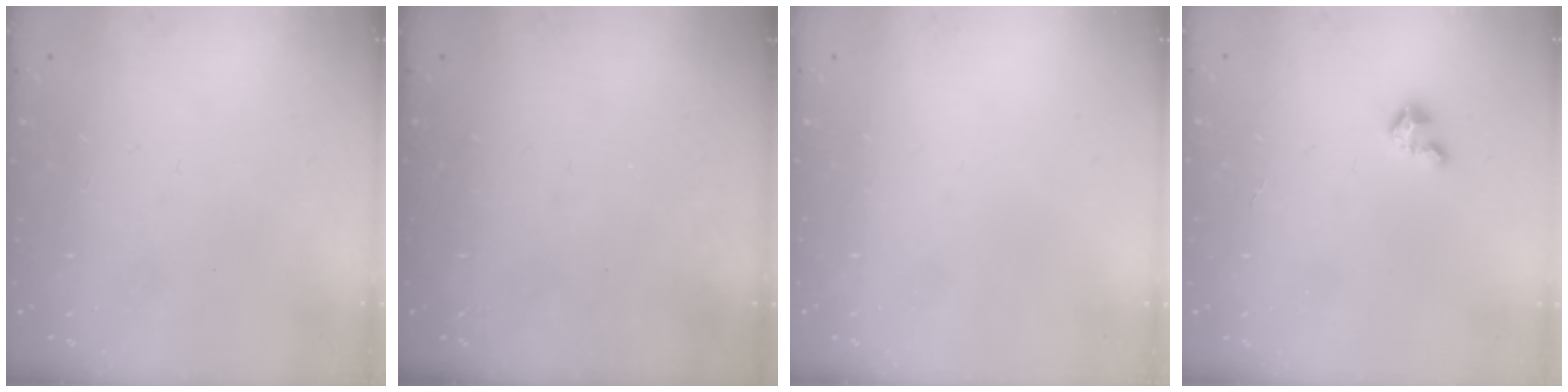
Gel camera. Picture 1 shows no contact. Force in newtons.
{"total": 0.0}
{"total": 0.0}
{"total": 2.7, "press": 2.7, "slide": 0.2}